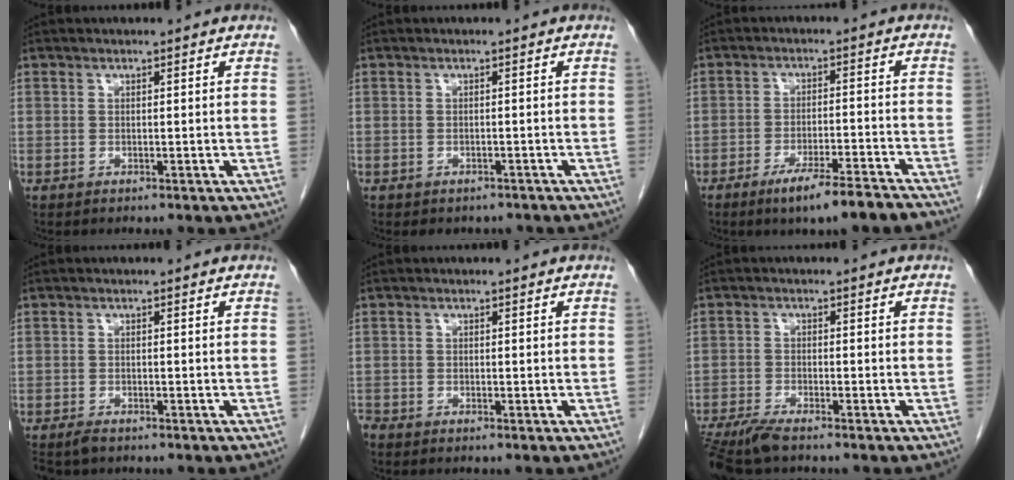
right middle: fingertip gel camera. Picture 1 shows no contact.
{"total": 2.8, "force": [-2.3, 1.4, 0.5], "torque": [-0.004, 0.003, -0.029]}
{"total": 8.0, "force": [-5.8, 0.4, 5.4], "torque": [-0.083, -0.012, -0.095]}
{"total": 2.5, "force": [-2.1, 0.8, 1.0], "torque": [-0.023, -0.006, -0.035]}
{"total": 0.9, "force": [-0.9, 0.1, 0.1], "torque": [-0.006, -0.002, -0.015]}
{"total": 6.3, "force": [-5.2, 0.7, 3.5], "torque": [-0.062, -0.016, -0.094]}